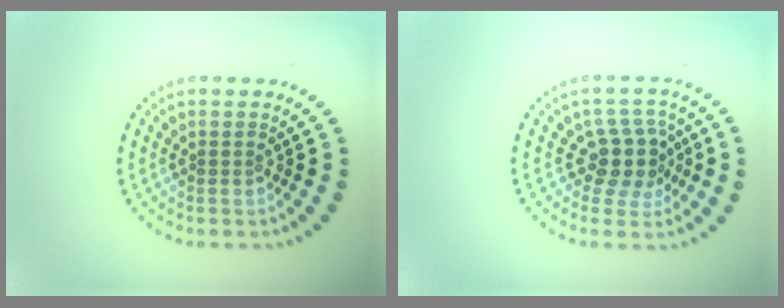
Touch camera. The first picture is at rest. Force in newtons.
{"total": 3.5, "press": 2.8, "slide": 2.1}